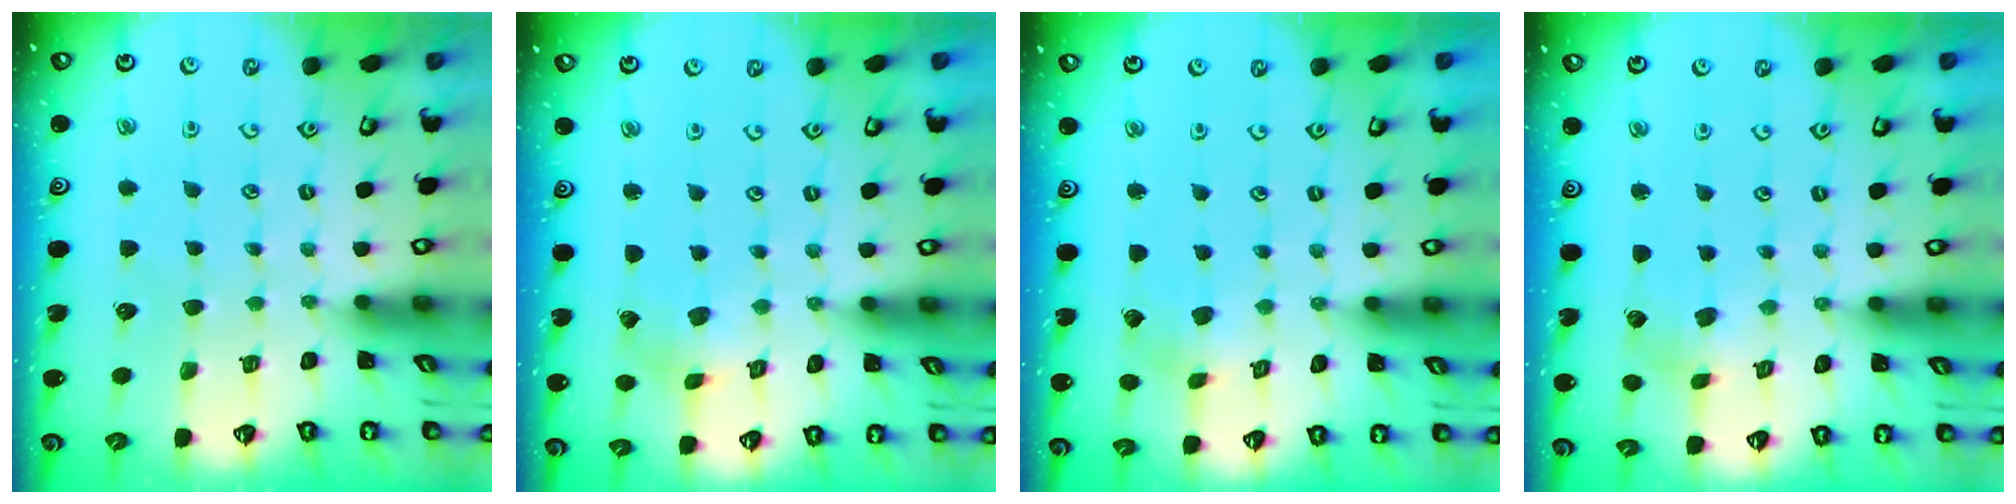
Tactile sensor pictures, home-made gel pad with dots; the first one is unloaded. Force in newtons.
{"total": 1.5, "press": 1.4, "slide": 0.2}
{"total": 2.4, "press": 2.4, "slide": 0.3}
{"total": 2.5, "press": 2.5, "slide": 0.6}